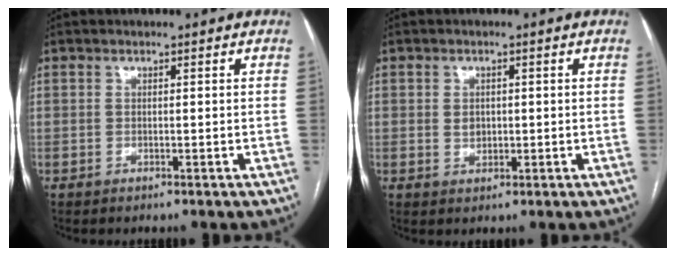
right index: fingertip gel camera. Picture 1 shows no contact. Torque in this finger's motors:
{"motor_torque": [-0.09, 0.05, -0.05, 0.00]}